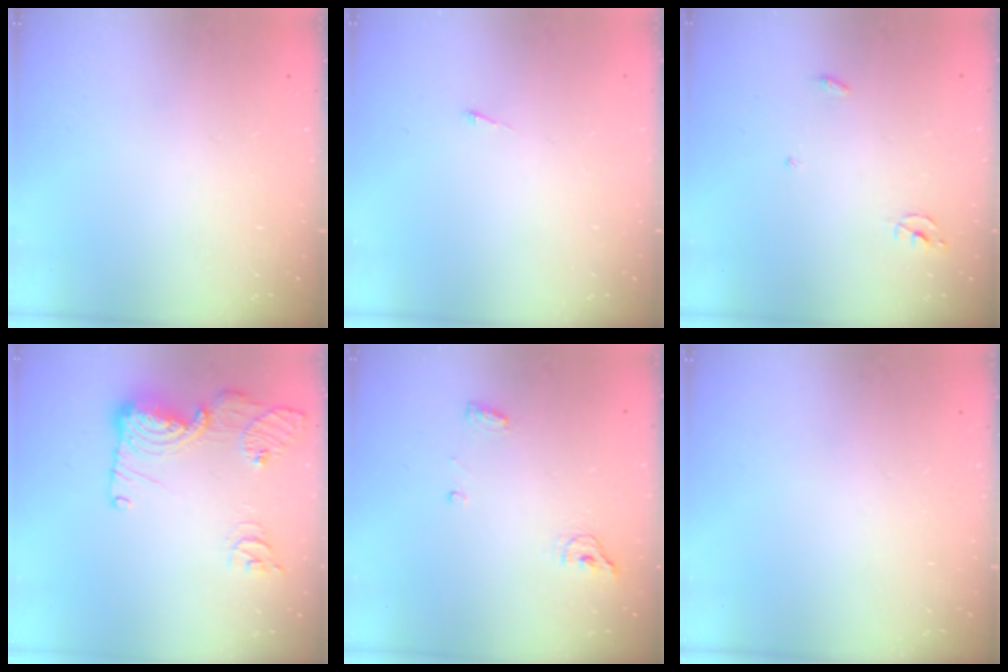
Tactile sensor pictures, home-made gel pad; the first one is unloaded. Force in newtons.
{"total": 2.6, "press": 2.5, "slide": 0.3}
{"total": 2.3, "press": 2.3, "slide": 0.1}
{"total": 15.8, "press": 15.7, "slide": 1.8}
{"total": 5.4, "press": 5.3, "slide": 1.1}
{"total": 0.0}